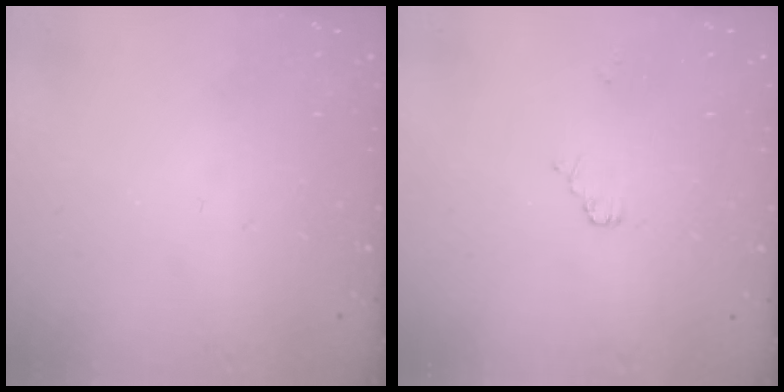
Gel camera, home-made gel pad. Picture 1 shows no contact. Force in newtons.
{"total": 2.0, "press": 1.9, "slide": 0.3}